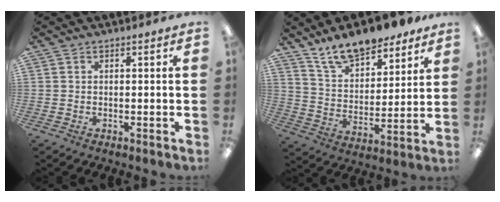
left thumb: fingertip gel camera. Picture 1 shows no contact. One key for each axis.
{"total": 13.9, "fx": 11.9, "fy": 5.2, "fz": 5.0, "tx": -0.091, "ty": -0.076, "tz": 0.219}